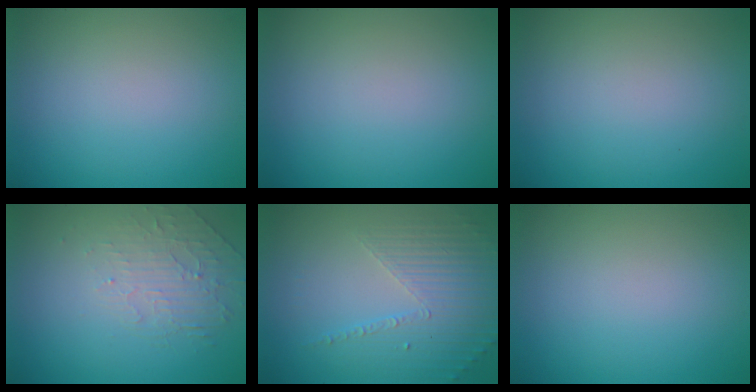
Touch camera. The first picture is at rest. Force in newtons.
{"total": 0.0}
{"total": 0.0}
{"total": 2.1, "press": 1.2, "slide": 1.7}
{"total": 5.2, "press": 3.2, "slide": 4.1}
{"total": 0.0}